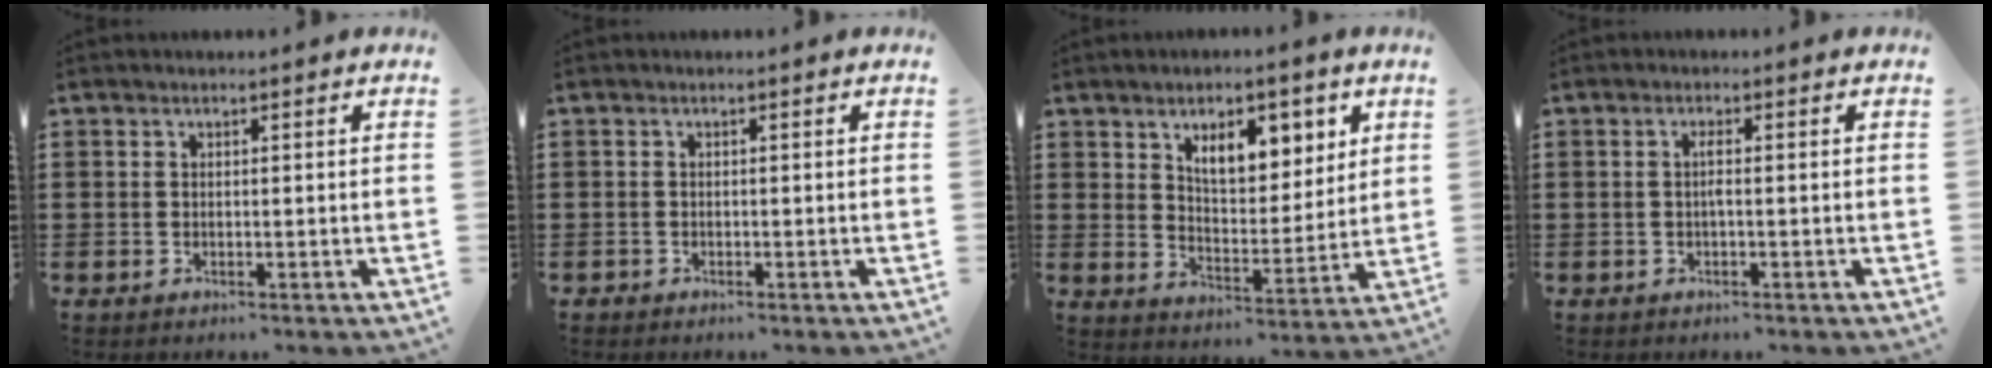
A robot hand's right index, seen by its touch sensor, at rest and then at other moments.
{"total": 0.8, "force": [-0.6, 0.5, -0.1], "torque": [0.000, 0.004, -0.015]}
{"total": 7.9, "force": [4.3, 3.9, 5.4], "torque": [-0.091, -0.003, 0.069]}
{"total": 1.4, "force": [-0.3, 0.1, 1.4], "torque": [-0.034, -0.004, -0.008]}